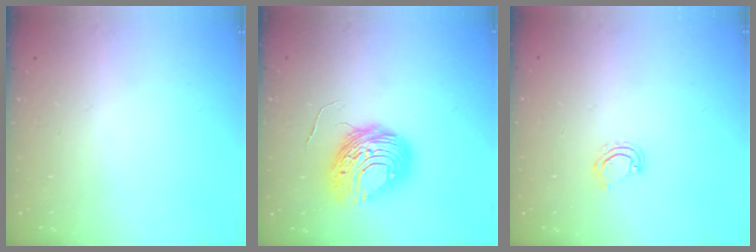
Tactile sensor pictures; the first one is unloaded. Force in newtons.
{"total": 10.7, "press": 10.6, "slide": 1.2}
{"total": 2.7, "press": 2.7, "slide": 0.2}